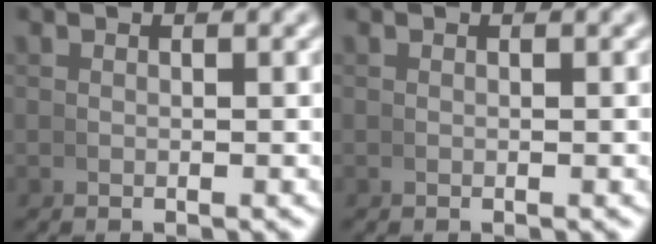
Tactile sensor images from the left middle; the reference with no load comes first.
{"total": 0.0}